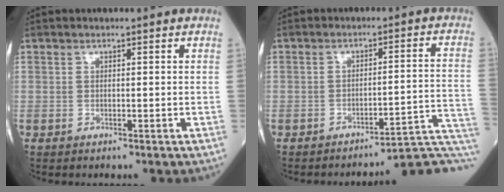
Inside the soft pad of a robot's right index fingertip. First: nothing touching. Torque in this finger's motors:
{"motor_torque": [-0.50, -0.93, 0.12, 0.02]}